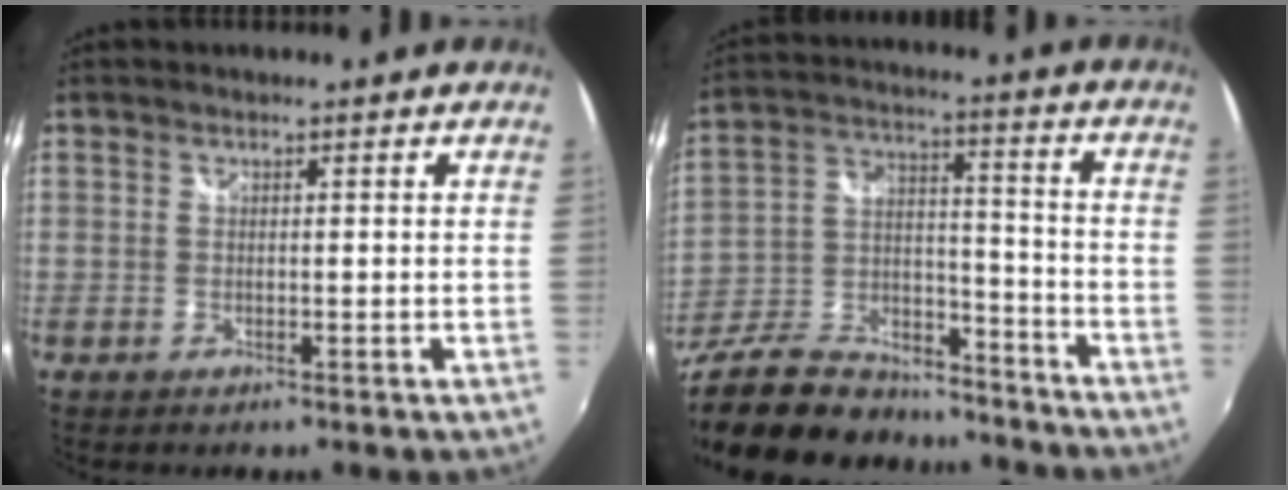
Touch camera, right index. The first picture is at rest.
{"total": 28.3, "force": [-21.6, 12.4, 13.6], "torque": [-0.302, 0.011, -0.333]}